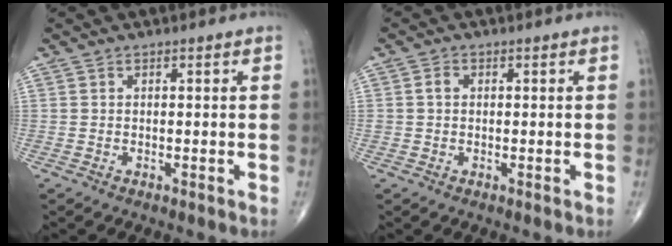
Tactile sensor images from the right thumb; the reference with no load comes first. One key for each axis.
{"total": 1.5, "fx": 0.1, "fy": 1.2, "fz": 0.9, "tx": -0.011, "ty": 0.004, "tz": 0.001}